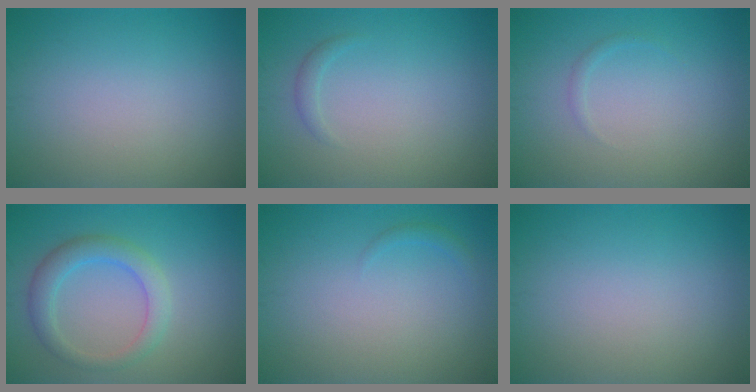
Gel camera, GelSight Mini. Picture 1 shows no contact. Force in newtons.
{"total": 0.8, "press": 0.8, "slide": 0.0}
{"total": 0.6, "press": 0.6, "slide": 0.1}
{"total": 3.4, "press": 3.4, "slide": 0.2}
{"total": 0.7, "press": 0.7, "slide": 0.1}
{"total": 0.0}